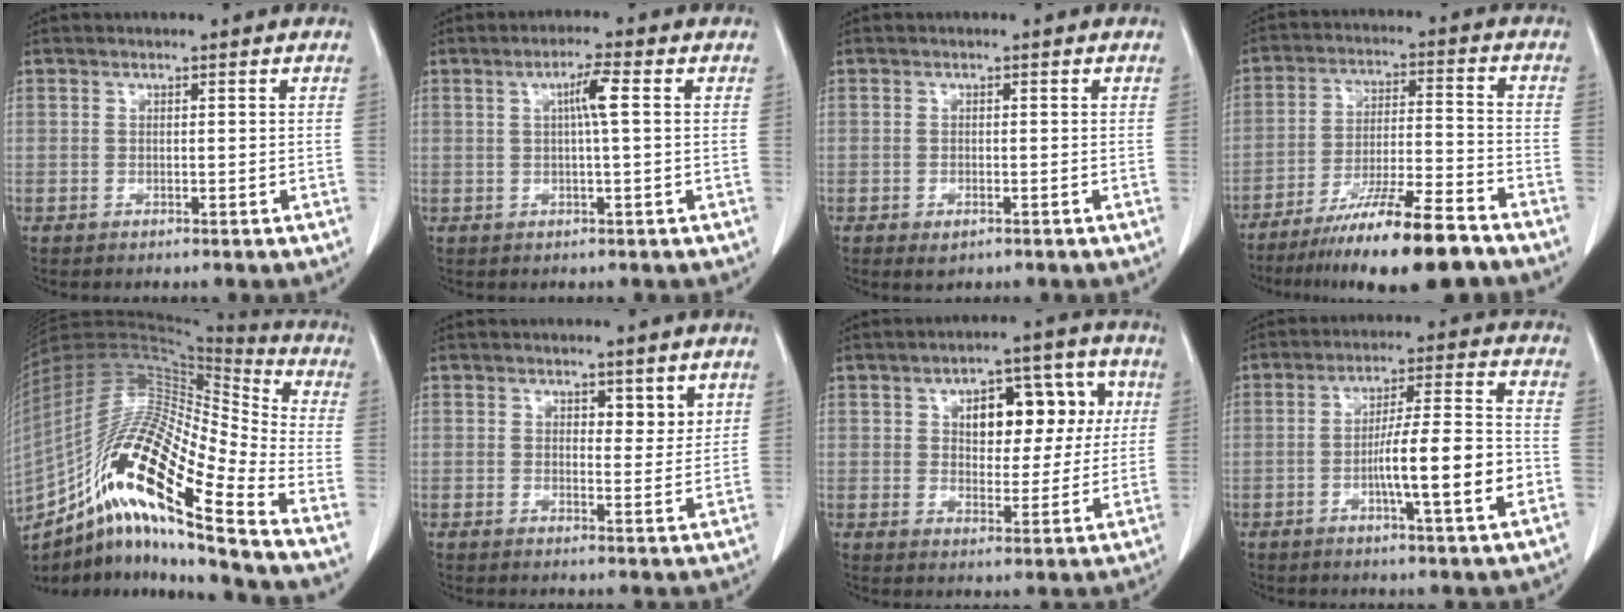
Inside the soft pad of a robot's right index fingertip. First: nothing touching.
{"total": 3.7, "force": [0.7, -0.2, 3.6], "torque": [-0.068, 0.003, 0.012]}
{"total": 1.6, "force": [-0.8, 0.9, 1.1], "torque": [-0.016, 0.000, -0.002]}
{"total": 14.3, "force": [-10.8, 0.8, 9.4], "torque": [-0.170, -0.024, -0.182]}
{"total": 22.4, "force": [-13.1, 2.5, 18.1], "torque": [-0.359, -0.007, -0.237]}
{"total": 3.2, "force": [1.9, 1.5, 2.1], "torque": [-0.023, -0.011, 0.027]}
{"total": 11.2, "force": [3.1, 6.0, 9.0], "torque": [-0.120, 0.032, 0.050]}
{"total": 11.7, "force": [-3.1, 0.2, 11.3], "torque": [-0.180, 0.002, -0.052]}